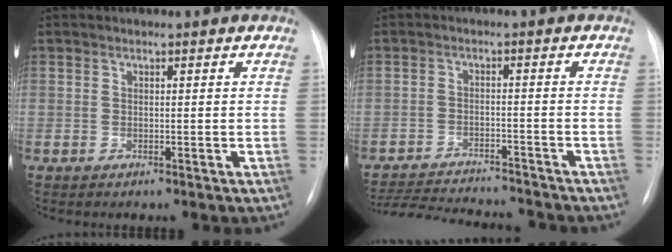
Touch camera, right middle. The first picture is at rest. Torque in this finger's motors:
{"motor_torque": [0.93, -1.21, 0.15, 0.04]}